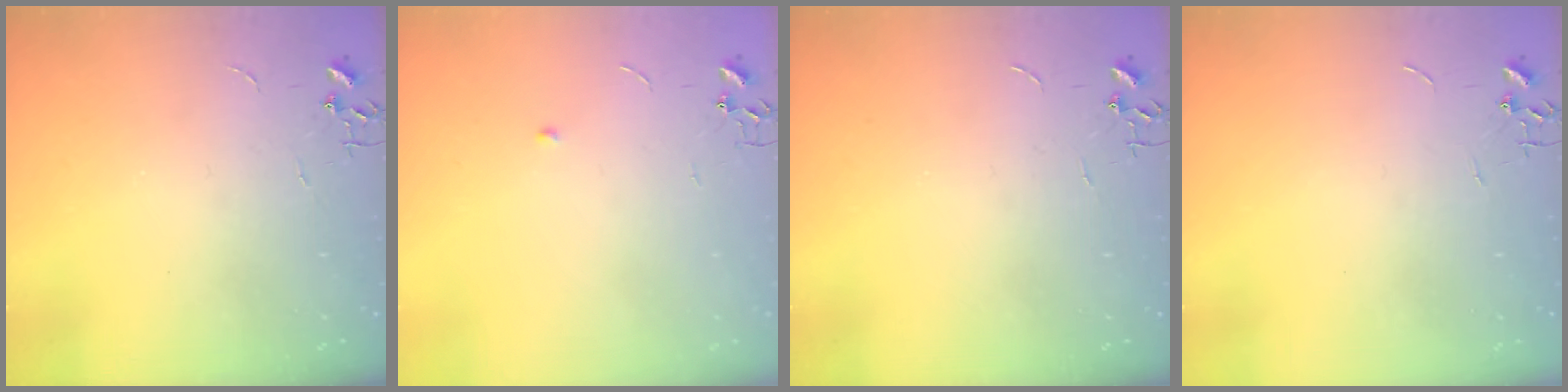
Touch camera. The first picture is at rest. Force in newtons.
{"total": 3.6, "press": 3.5, "slide": 0.5}
{"total": 0.0}
{"total": 0.0}